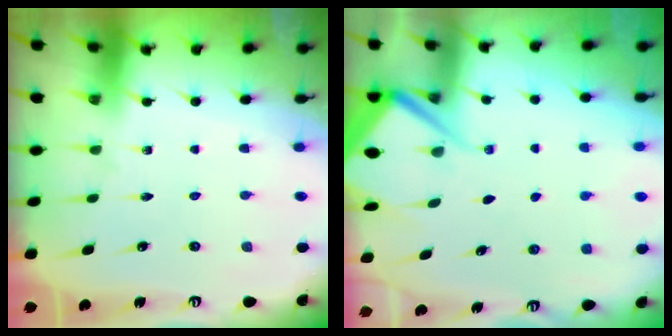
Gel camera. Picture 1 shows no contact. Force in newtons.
{"total": 6.5, "press": 6.4, "slide": 0.7}